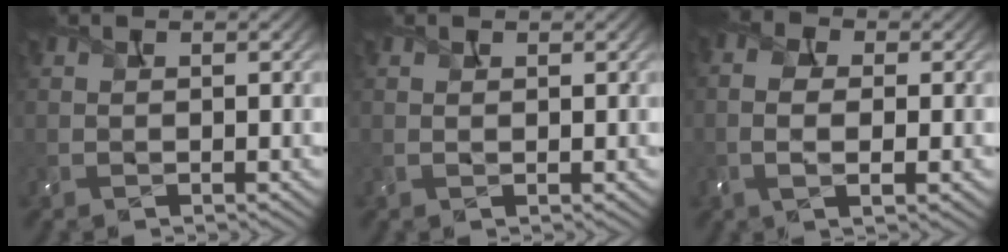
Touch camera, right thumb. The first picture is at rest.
{"total": 0.6, "force": [0.5, 0.2, 0.3], "torque": [-0.007, 0.002, 0.007]}
{"total": 4.4, "force": [-0.3, 2.1, 3.9], "torque": [-0.096, 0.000, -0.017]}